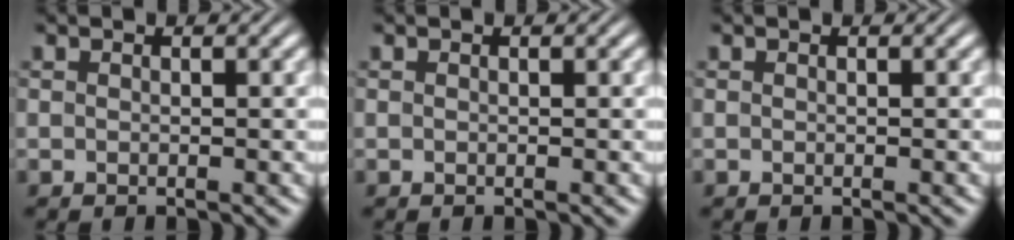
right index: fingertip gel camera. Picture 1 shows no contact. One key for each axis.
{"total": 0.0}
{"total": 0.0}